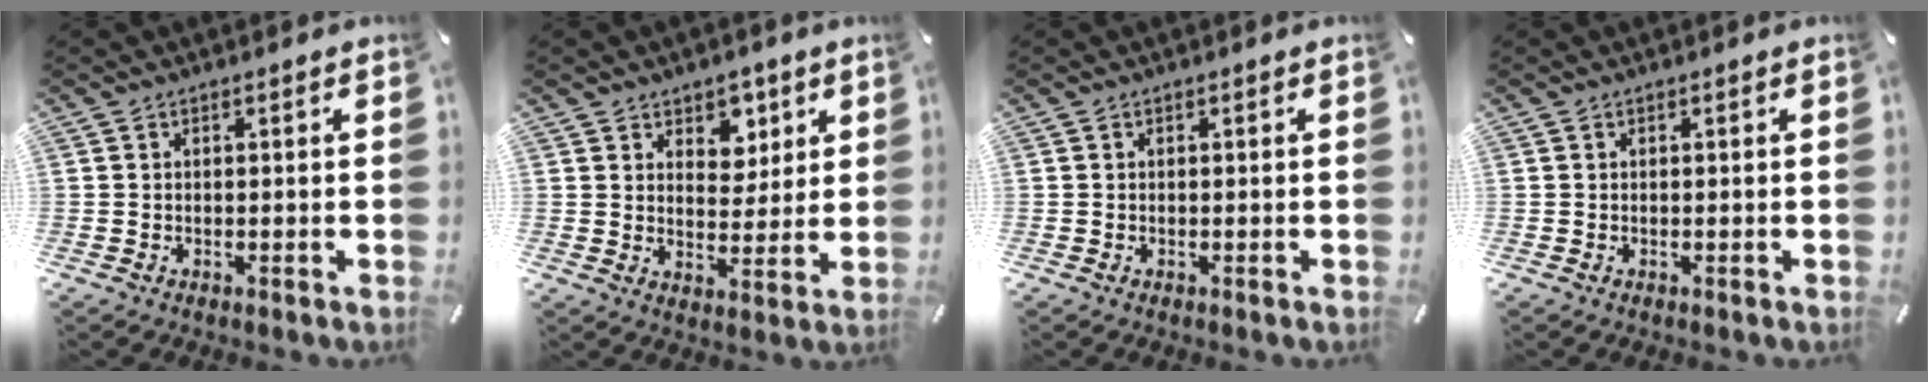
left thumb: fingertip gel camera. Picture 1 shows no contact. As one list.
[{"total": 6.1, "force": [3.5, 5.0, 1.1], "torque": [0.005, -0.026, 0.057]}, {"total": 0.0}, {"total": 0.0}]